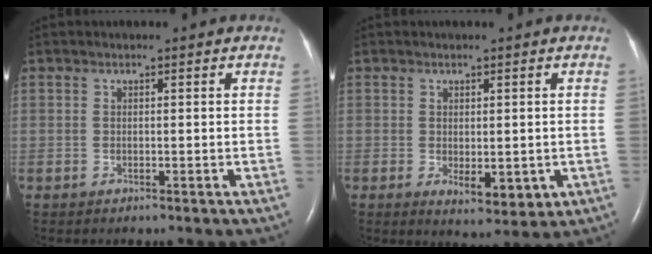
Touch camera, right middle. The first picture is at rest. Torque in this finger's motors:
{"motor_torque": [0.67, -0.35, 0.07, 0.04]}